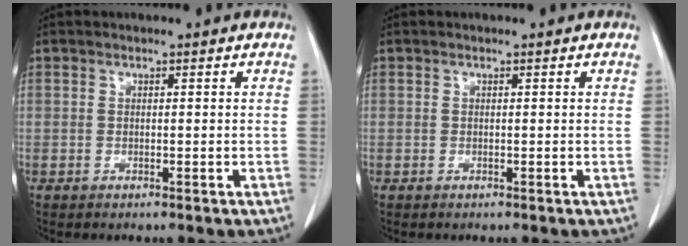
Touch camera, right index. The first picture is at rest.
{"total": 0.0}